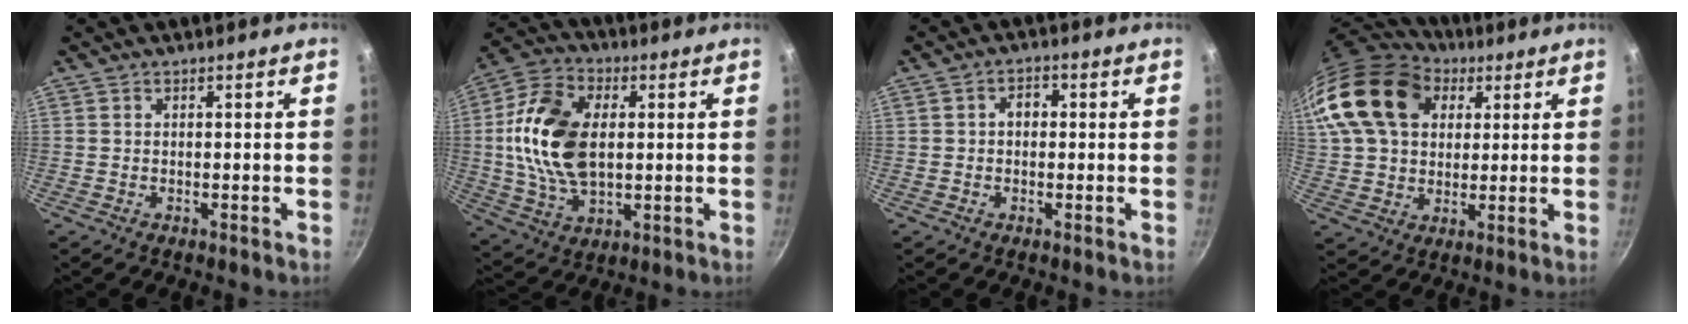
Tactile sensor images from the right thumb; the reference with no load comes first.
{"total": 17.7, "force": [1.7, 10.9, 13.8], "torque": [-0.246, 0.004, 0.025]}
{"total": 3.1, "force": [0.1, 2.2, 2.2], "torque": [-0.020, 0.013, -0.002]}
{"total": 22.3, "force": [7.9, 16.0, 13.2], "torque": [-0.251, 0.013, 0.138]}